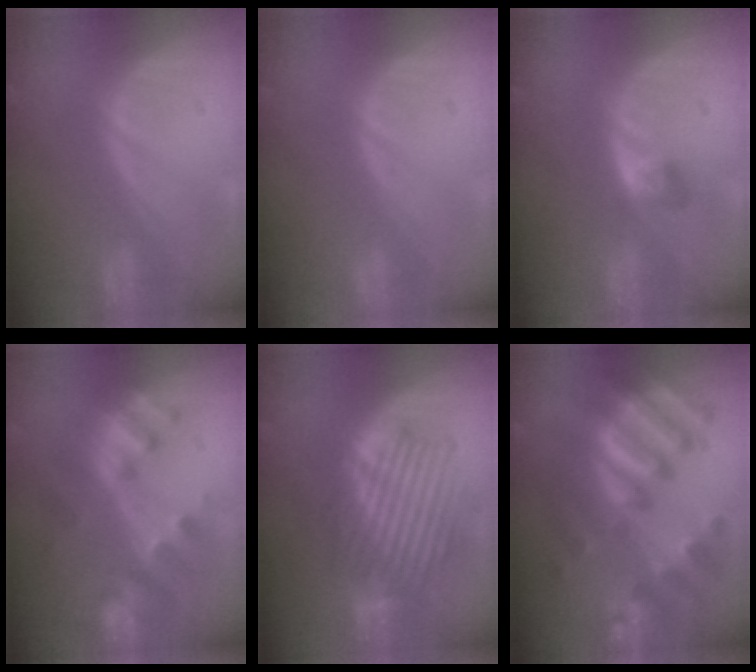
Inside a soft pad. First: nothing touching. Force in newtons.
{"total": 0.0}
{"total": 2.8, "press": 2.5, "slide": 1.2}
{"total": 7.8, "press": 6.9, "slide": 3.7}
{"total": 8.6, "press": 8.3, "slide": 2.0}
{"total": 11.7, "press": 11.6, "slide": 1.0}